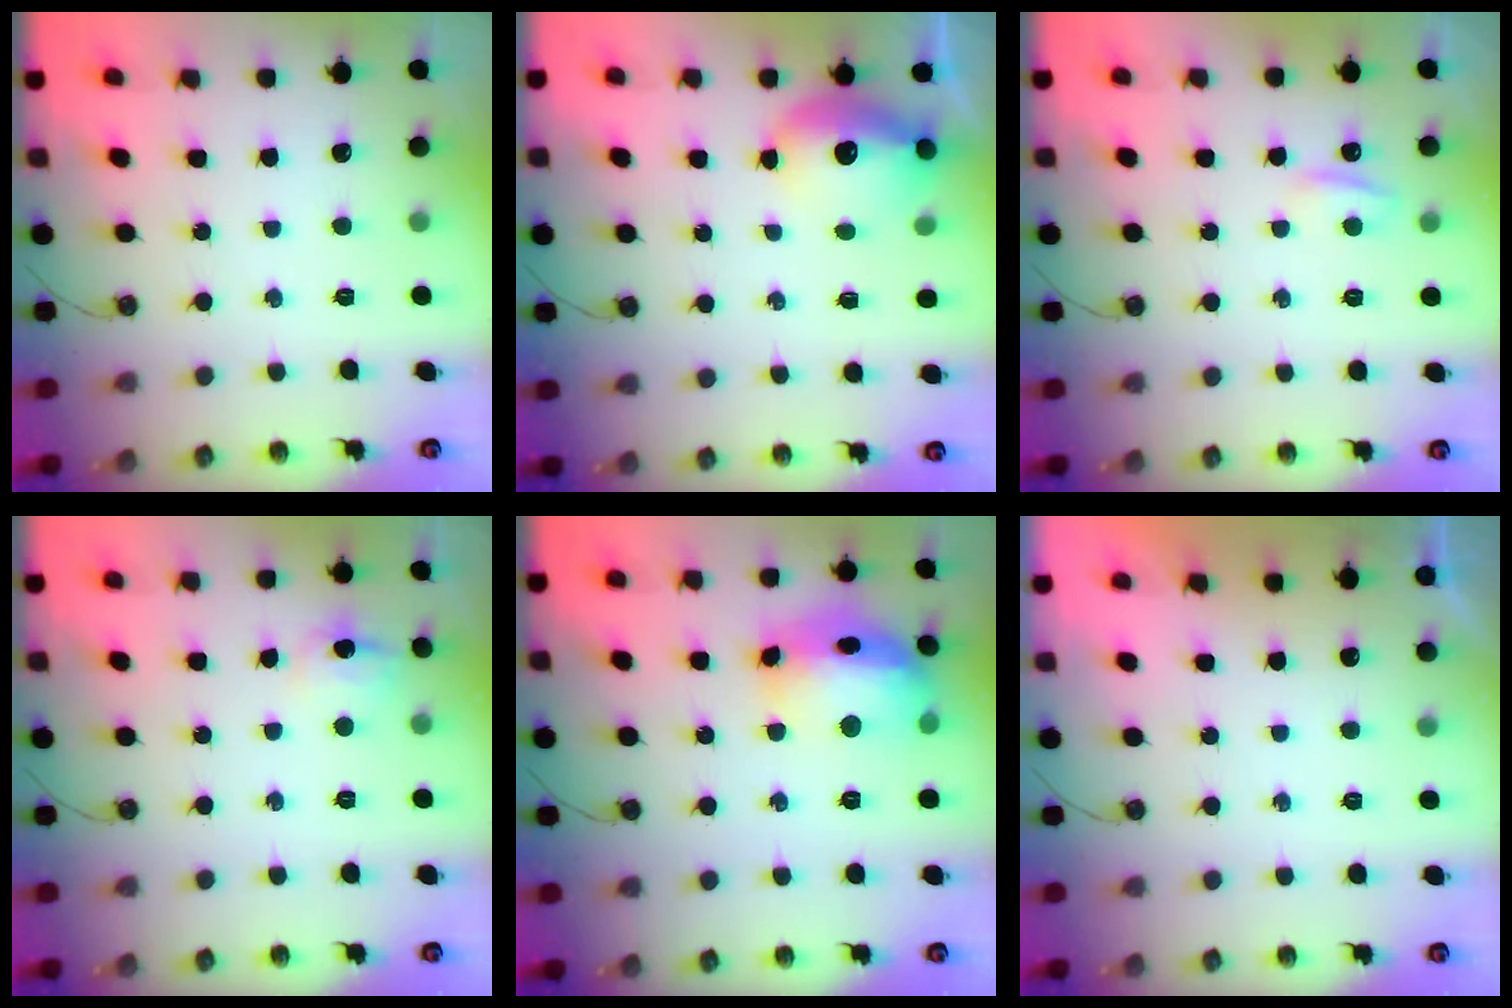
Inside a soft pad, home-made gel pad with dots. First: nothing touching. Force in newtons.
{"total": 11.9, "press": 11.8, "slide": 1.0}
{"total": 4.1, "press": 4.1, "slide": 0.6}
{"total": 7.2, "press": 7.2, "slide": 0.7}
{"total": 16.7, "press": 16.5, "slide": 2.0}
{"total": 0.0}